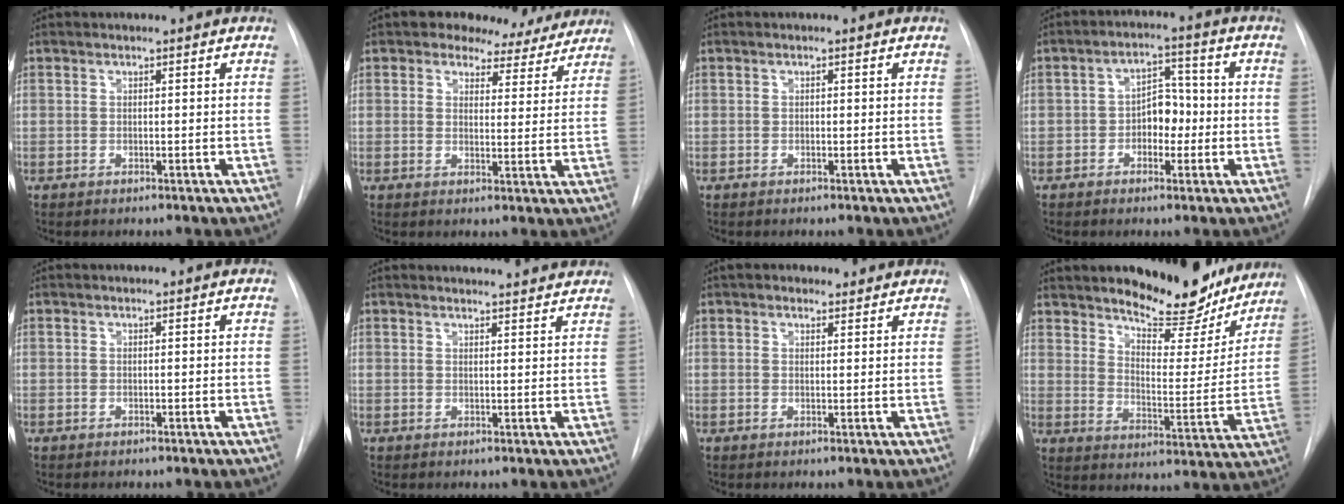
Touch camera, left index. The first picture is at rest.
{"total": 7.9, "force": [6.5, 4.3, 1.4], "torque": [0.008, -0.002, 0.061]}
{"total": 0.8, "force": [-0.8, 0.3, 0.1], "torque": [0.001, -0.004, -0.014]}
{"total": 5.5, "force": [-1.7, 3.5, 3.9], "torque": [-0.054, 0.013, -0.032]}
{"total": 0.0}
{"total": 7.6, "force": [7.4, 0.9, 1.5], "torque": [-0.013, 0.001, 0.070]}
{"total": 2.9, "force": [2.3, 1.7, 0.7], "torque": [-0.003, 0.015, 0.026]}
{"total": 15.5, "force": [13.6, 4.8, 5.8], "torque": [-0.062, -0.044, 0.178]}